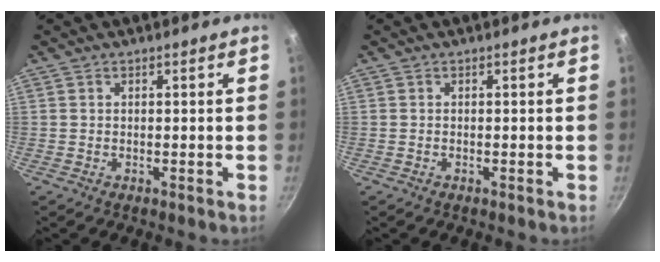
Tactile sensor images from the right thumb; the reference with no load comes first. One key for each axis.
{"total": 0.0}